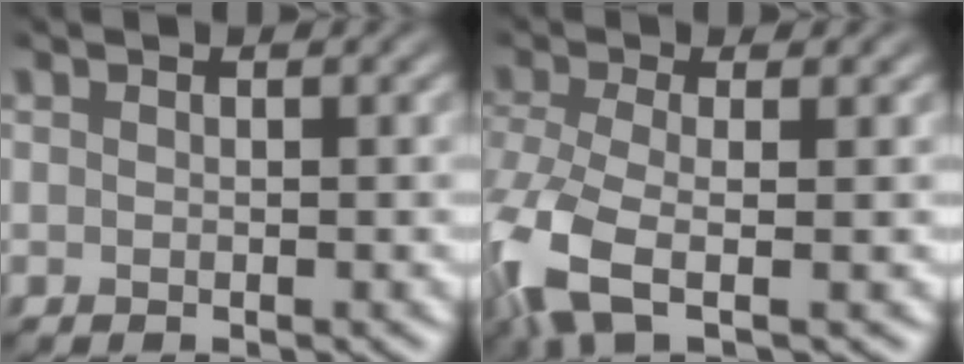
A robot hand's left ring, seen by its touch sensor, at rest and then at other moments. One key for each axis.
{"total": 6.7, "fx": -3.1, "fy": 2.2, "fz": 5.5, "tx": -0.137, "ty": -0.013, "tz": -0.072}